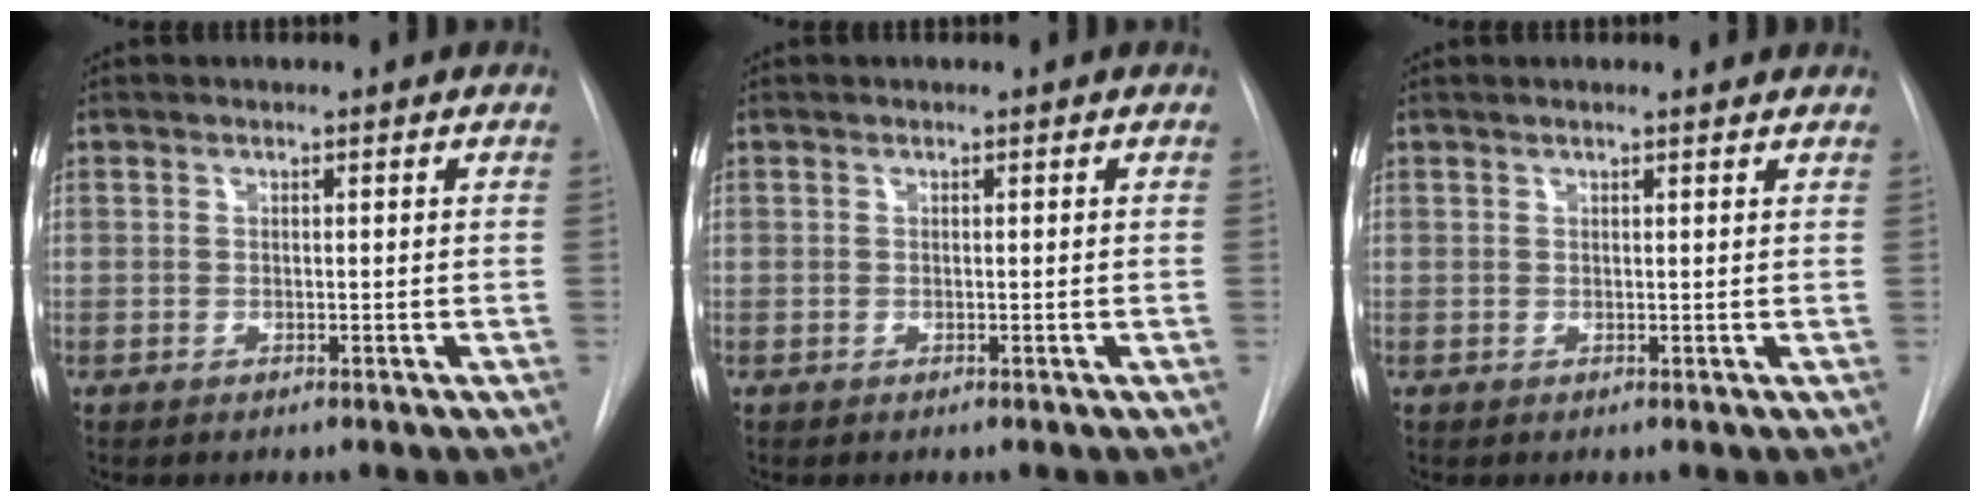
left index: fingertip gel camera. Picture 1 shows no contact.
{"total": 0.0}
{"total": 3.4, "force": [3.2, 0.3, 1.1], "torque": [-0.017, 0.018, 0.033]}